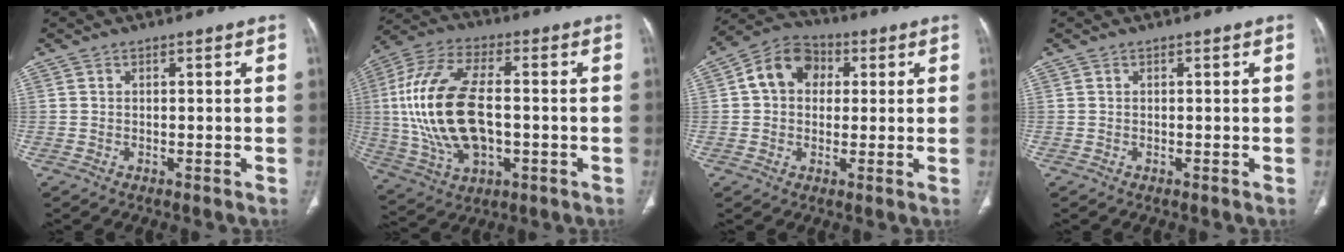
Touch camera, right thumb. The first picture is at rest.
{"total": 20.8, "force": [-0.3, 10.9, 17.7], "torque": [-0.370, 0.009, 0.002]}
{"total": 9.9, "force": [2.0, 7.8, 5.7], "torque": [-0.076, 0.018, 0.022]}
{"total": 0.0}